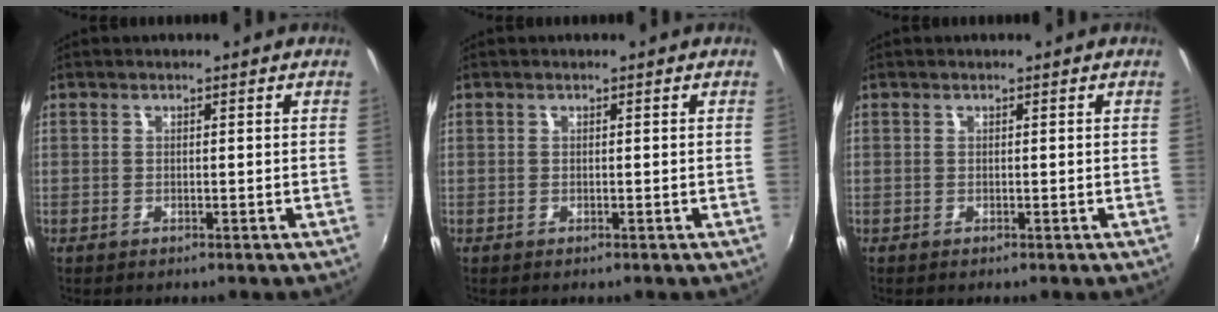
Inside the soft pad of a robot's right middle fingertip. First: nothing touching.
{"total": 0.0}
{"total": 0.0}